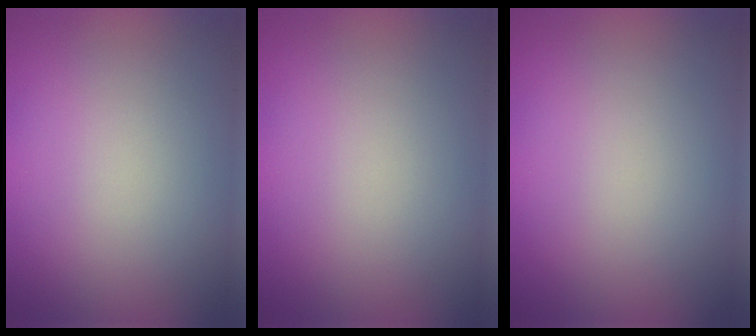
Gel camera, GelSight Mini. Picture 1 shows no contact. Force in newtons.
{"total": 0.0}
{"total": 0.0}